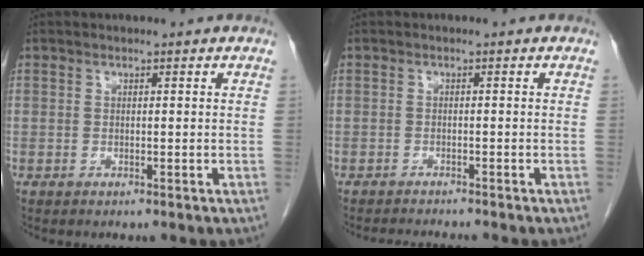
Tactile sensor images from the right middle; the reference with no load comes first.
{"total": 3.2, "force": [-3.1, -0.4, 0.9], "torque": [-0.013, -0.013, -0.045]}